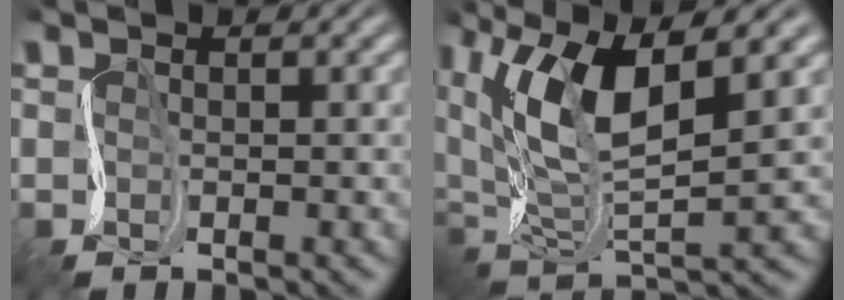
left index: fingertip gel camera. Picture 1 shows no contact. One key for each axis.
{"total": 9.6, "fx": 4.4, "fy": 3.6, "fz": 7.7, "tx": -0.166, "ty": 0.006, "tz": 0.079}